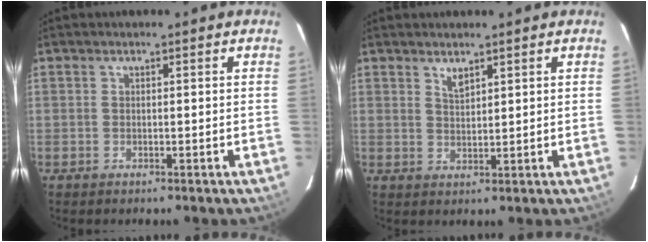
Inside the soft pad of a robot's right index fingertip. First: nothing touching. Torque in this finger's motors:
{"motor_torque": [0.35, 0.28, 0.16, 0.03]}